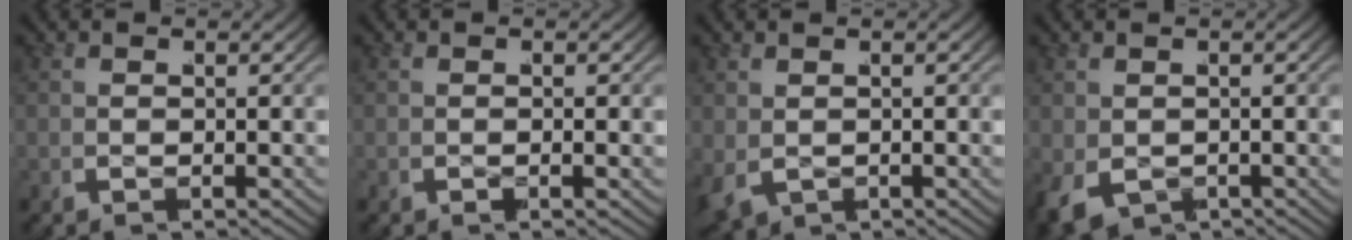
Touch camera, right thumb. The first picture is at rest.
{"total": 0.0}
{"total": 1.3, "force": [-0.1, 1.3, 0.1], "torque": [-0.012, -0.004, 0.008]}
{"total": 3.0, "force": [-1.4, 2.4, 1.0], "torque": [-0.032, -0.016, -0.010]}